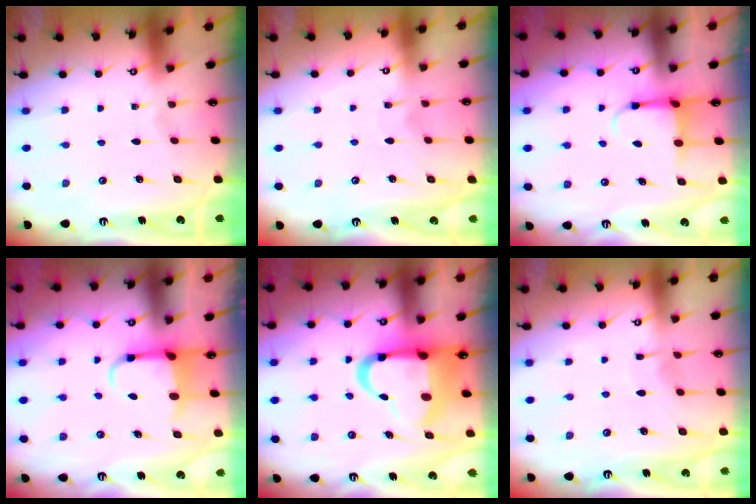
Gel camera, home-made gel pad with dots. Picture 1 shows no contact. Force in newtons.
{"total": 4.8, "press": 4.7, "slide": 0.5}
{"total": 4.5, "press": 4.4, "slide": 0.9}
{"total": 3.8, "press": 3.7, "slide": 1.0}
{"total": 13.0, "press": 12.6, "slide": 2.9}
{"total": 4.6, "press": 4.5, "slide": 0.6}